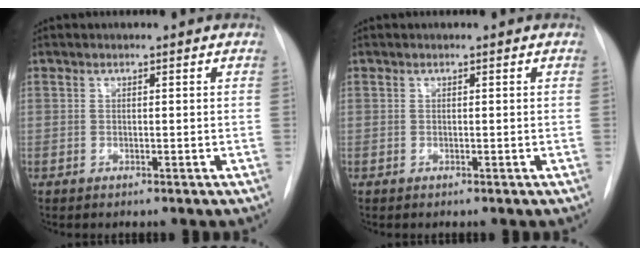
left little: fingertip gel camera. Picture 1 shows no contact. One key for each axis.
{"total": 0.0}